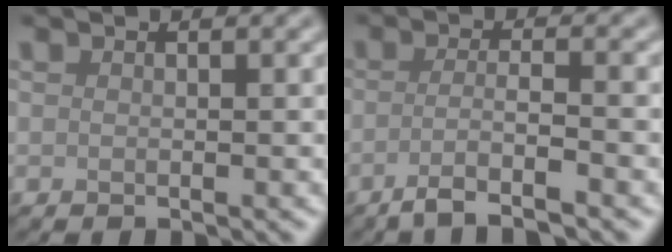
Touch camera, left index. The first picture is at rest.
{"total": 4.2, "force": [-2.3, 0.8, 3.4], "torque": [-0.051, 0.003, -0.058]}